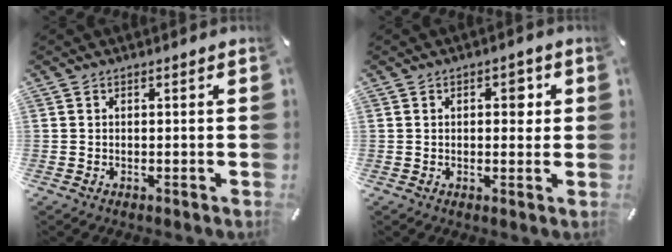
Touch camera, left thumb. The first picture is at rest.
{"total": 4.0, "force": [0.9, 2.2, 3.2], "torque": [-0.026, -0.006, 0.004]}